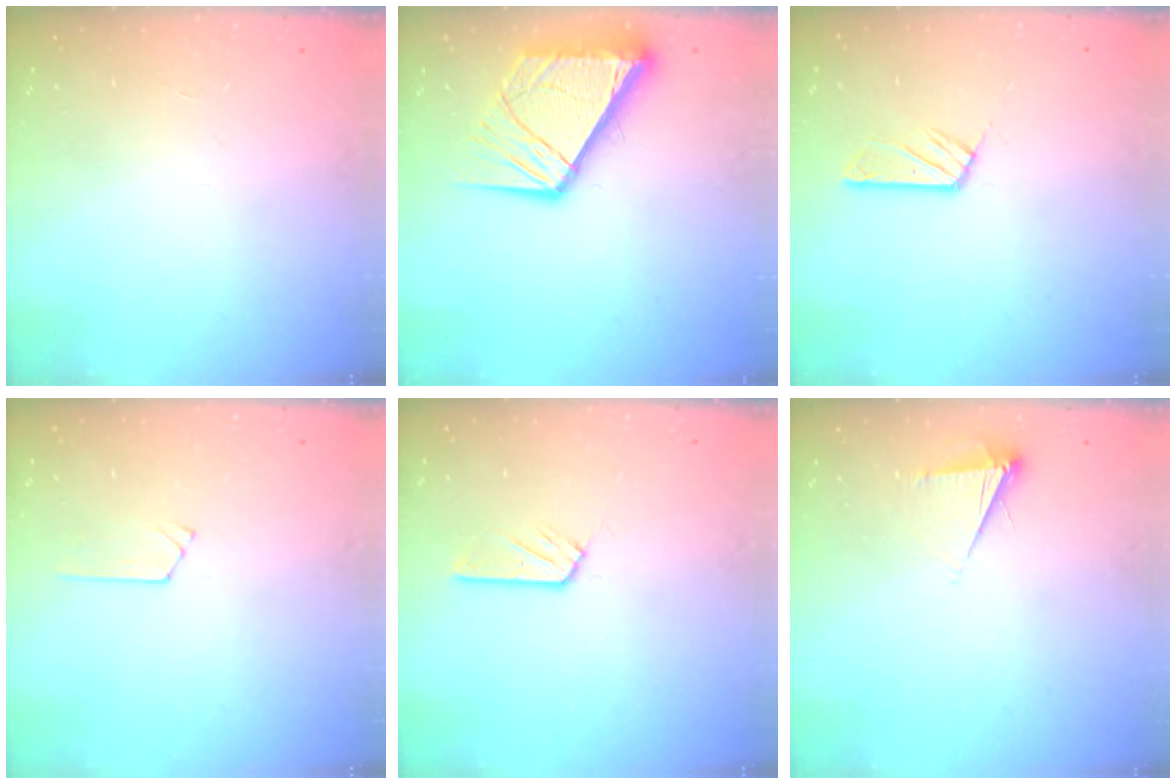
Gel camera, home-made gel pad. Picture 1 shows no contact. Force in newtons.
{"total": 13.1, "press": 13.0, "slide": 1.5}
{"total": 5.2, "press": 5.2, "slide": 0.1}
{"total": 3.0, "press": 3.0, "slide": 0.4}
{"total": 5.3, "press": 5.3, "slide": 0.3}
{"total": 3.4, "press": 3.3, "slide": 0.5}